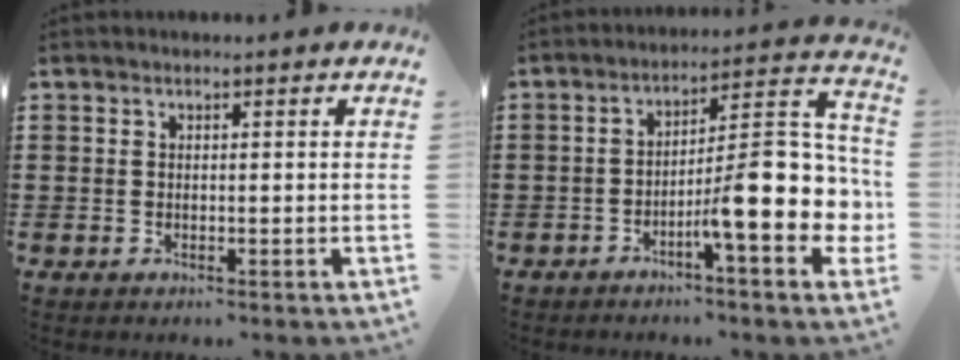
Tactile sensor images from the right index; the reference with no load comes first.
{"total": 12.9, "force": [-3.2, 3.0, 12.1], "torque": [-0.175, -0.032, -0.062]}